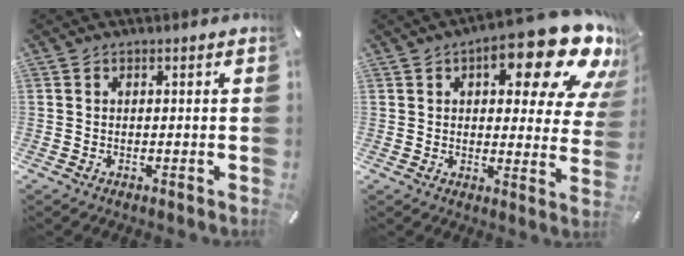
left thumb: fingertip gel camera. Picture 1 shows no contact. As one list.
[{"total": 20.0, "force": [10.8, 8.3, 14.7], "torque": [-0.180, -0.069, 0.170]}]